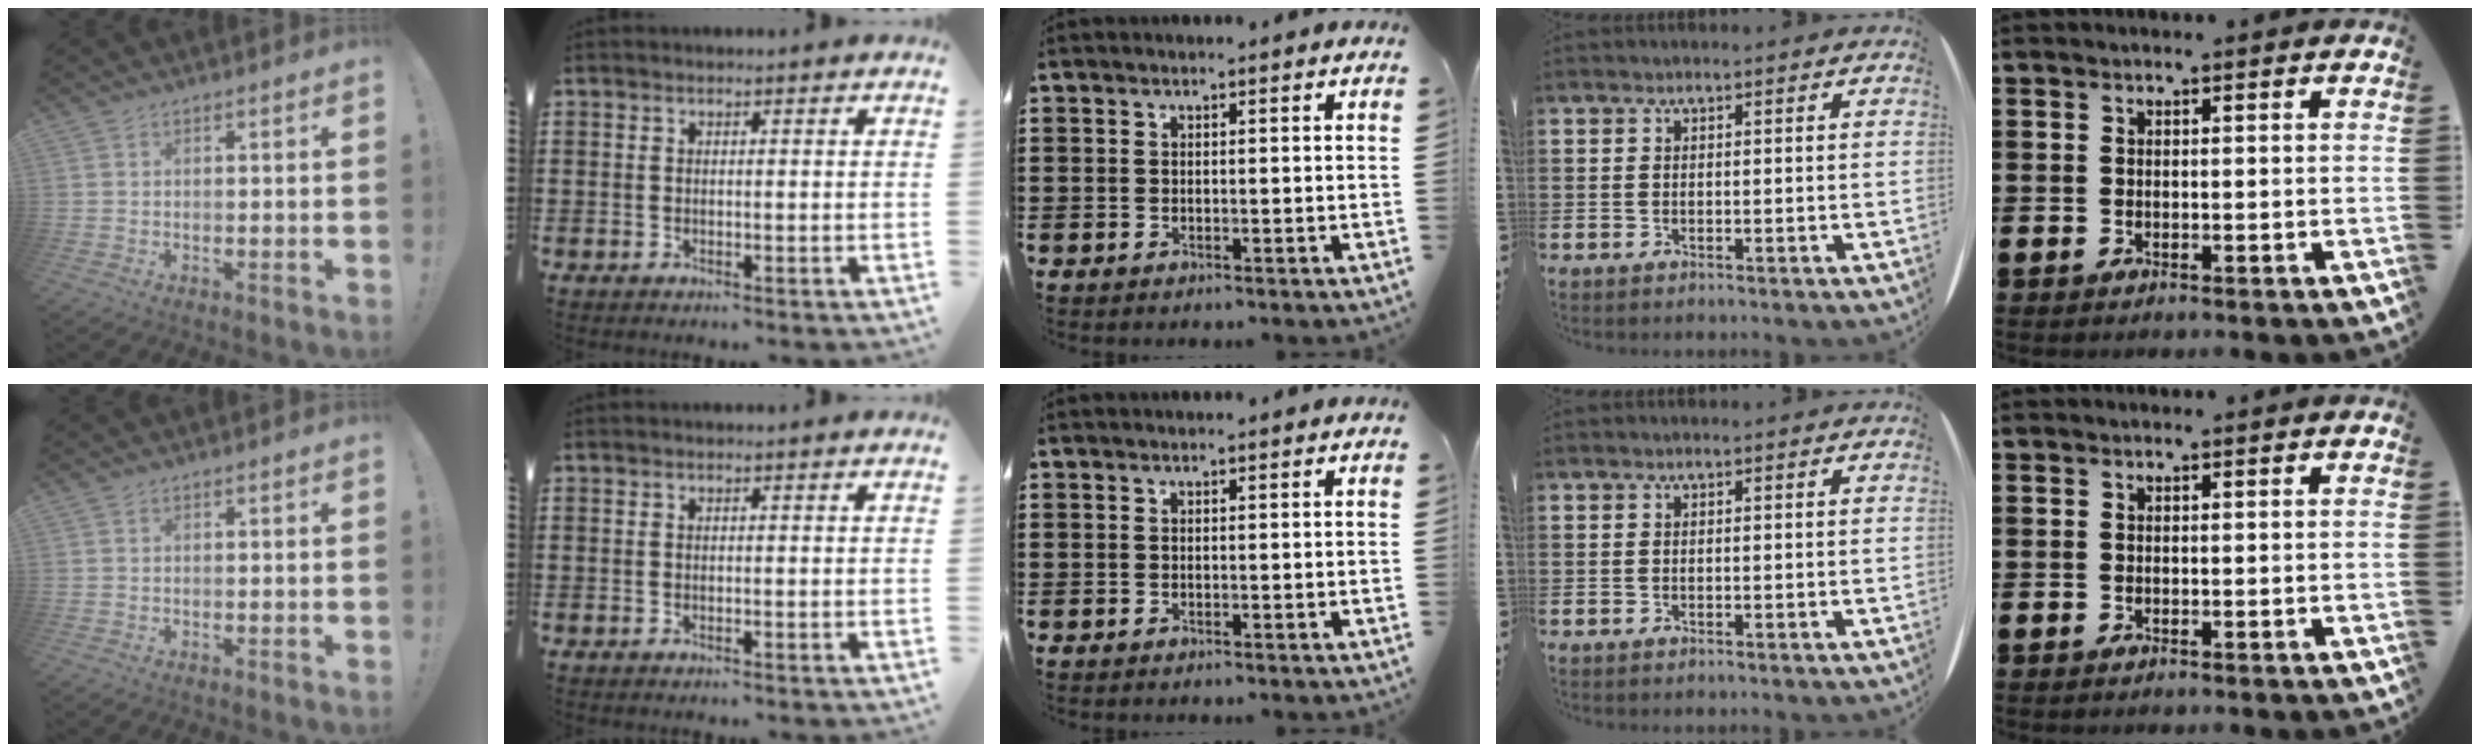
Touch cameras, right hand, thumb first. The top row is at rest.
{}